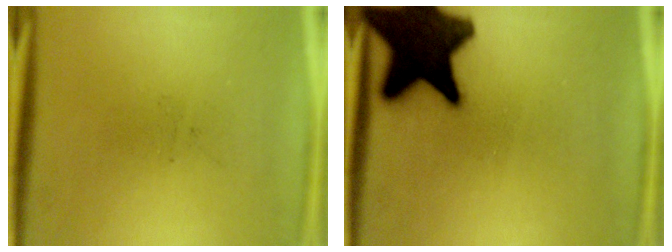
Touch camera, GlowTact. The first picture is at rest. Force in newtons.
{"total": 18.0}